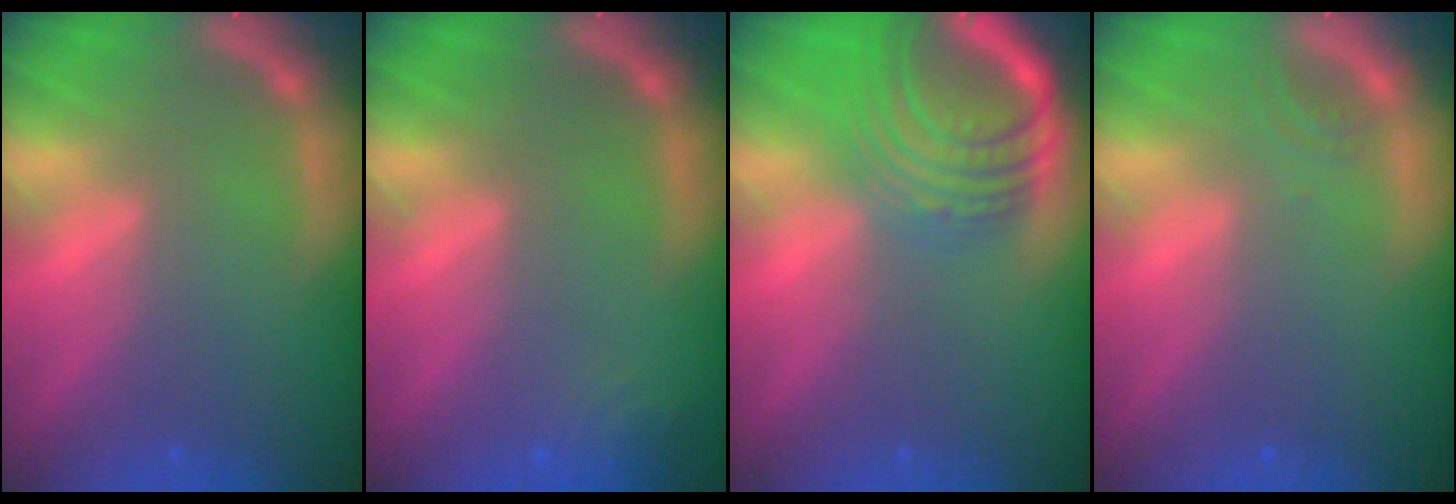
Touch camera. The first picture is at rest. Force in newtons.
{"total": 2.4}
{"total": 9.1}
{"total": 1.0}